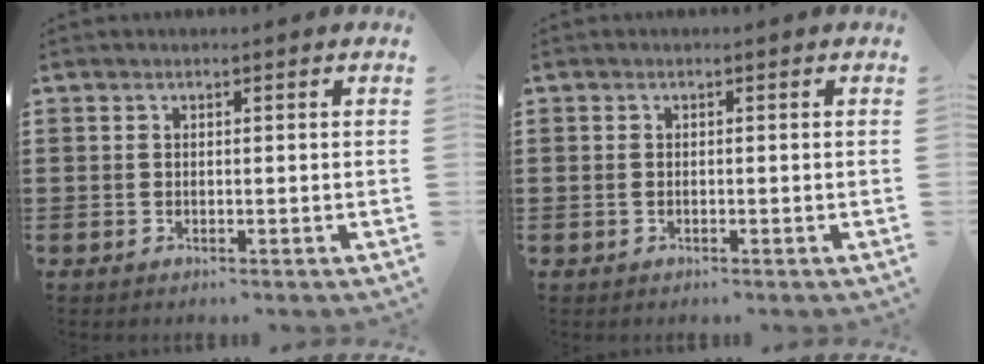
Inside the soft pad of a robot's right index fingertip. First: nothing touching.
{"total": 0.5, "force": [-0.1, 0.2, 0.5], "torque": [-0.011, 0.000, -0.003]}